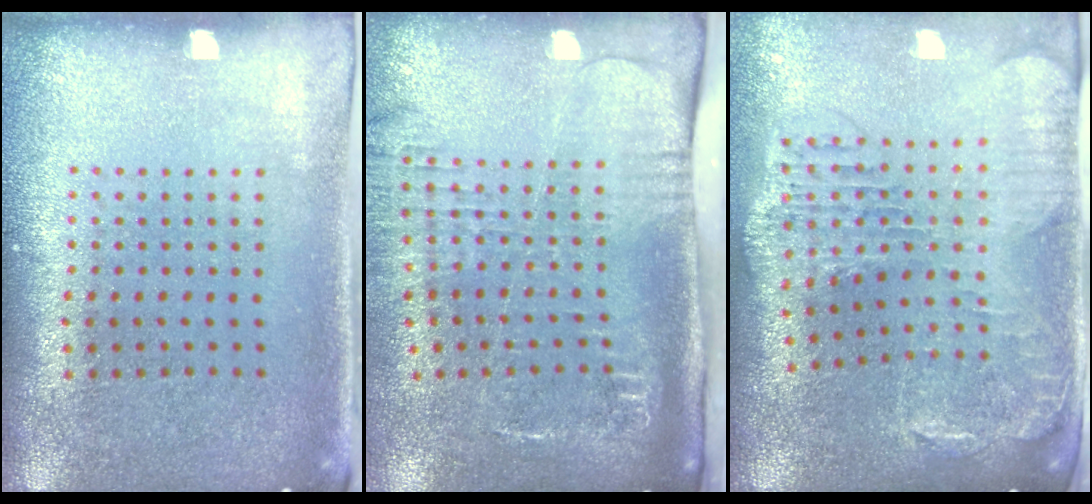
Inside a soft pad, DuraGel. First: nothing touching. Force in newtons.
{"total": 2.8, "press": 2.1, "slide": 1.8}
{"total": 1.9, "press": 1.8, "slide": 0.7}